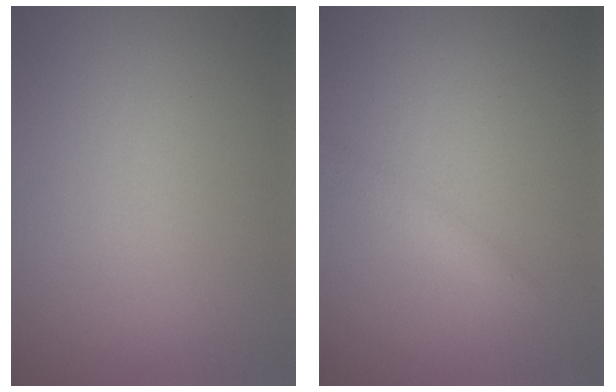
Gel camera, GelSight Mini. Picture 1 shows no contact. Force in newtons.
{"total": 1.4, "press": 1.4, "slide": 0.0}